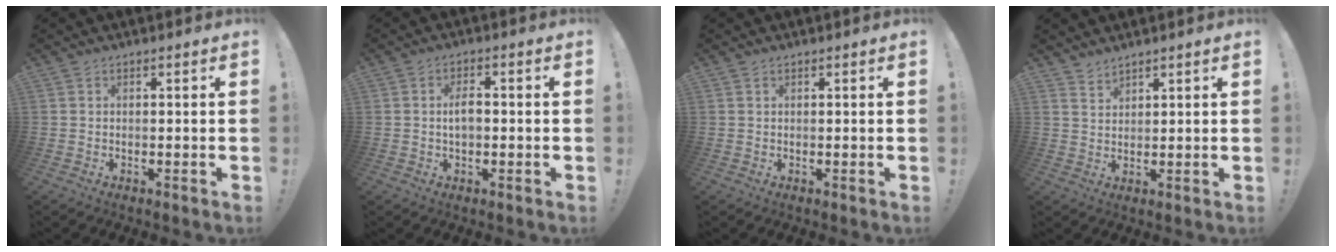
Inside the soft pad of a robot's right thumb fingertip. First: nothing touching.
{"total": 3.9, "force": [-0.2, 1.9, 3.4], "torque": [-0.048, 0.005, -0.008]}
{"total": 0.0}
{"total": 2.5, "force": [2.5, 0.5, 0.1], "torque": [0.003, -0.023, 0.046]}